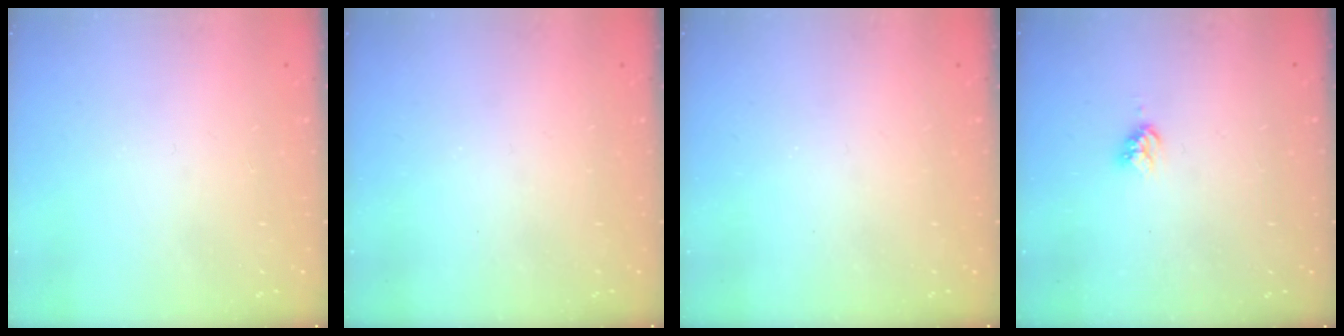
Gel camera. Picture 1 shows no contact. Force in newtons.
{"total": 0.0}
{"total": 0.0}
{"total": 4.4, "press": 4.4, "slide": 0.2}